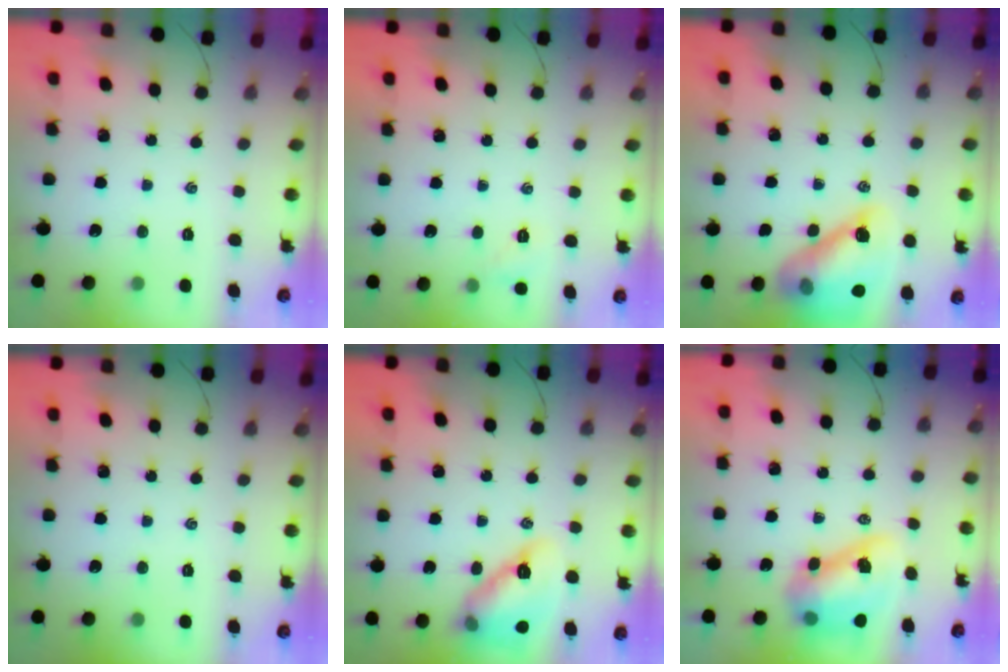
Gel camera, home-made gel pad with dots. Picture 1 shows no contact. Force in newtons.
{"total": 5.0, "press": 4.8, "slide": 1.4}
{"total": 15.4, "press": 15.1, "slide": 2.9}
{"total": 0.0}
{"total": 14.4, "press": 13.8, "slide": 4.1}
{"total": 10.7, "press": 10.3, "slide": 2.8}